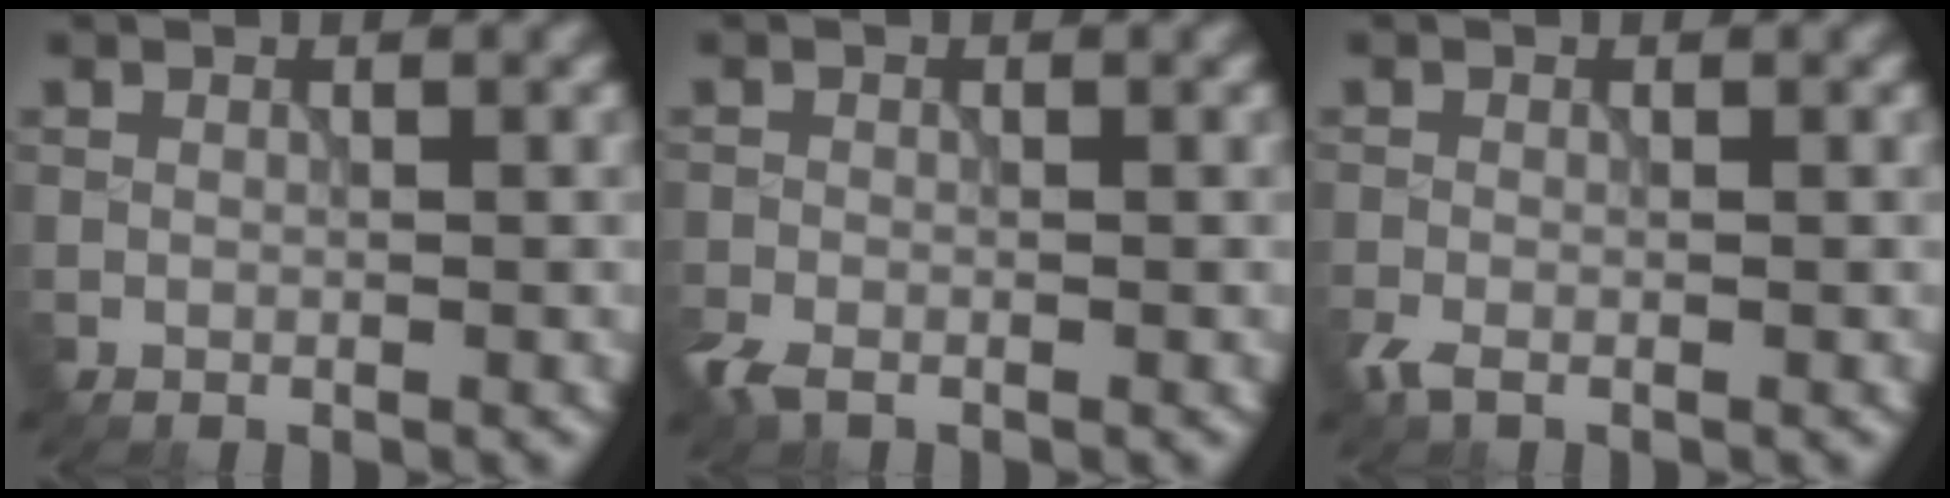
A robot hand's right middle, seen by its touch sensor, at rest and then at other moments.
{"total": 2.1, "force": [-1.6, 0.8, 1.0], "torque": [-0.027, -0.008, -0.041]}
{"total": 1.4, "force": [-1.0, 0.5, 0.9], "torque": [-0.026, -0.005, -0.025]}